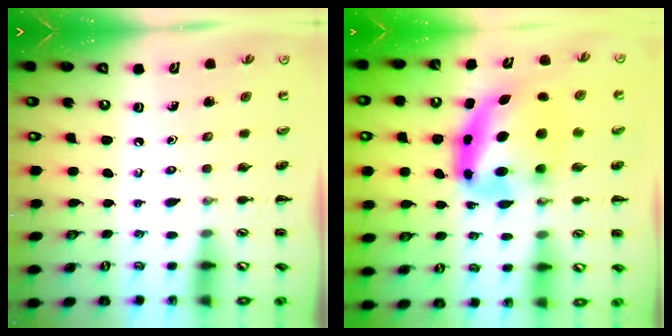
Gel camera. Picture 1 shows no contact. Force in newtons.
{"total": 9.7, "press": 9.4, "slide": 2.4}